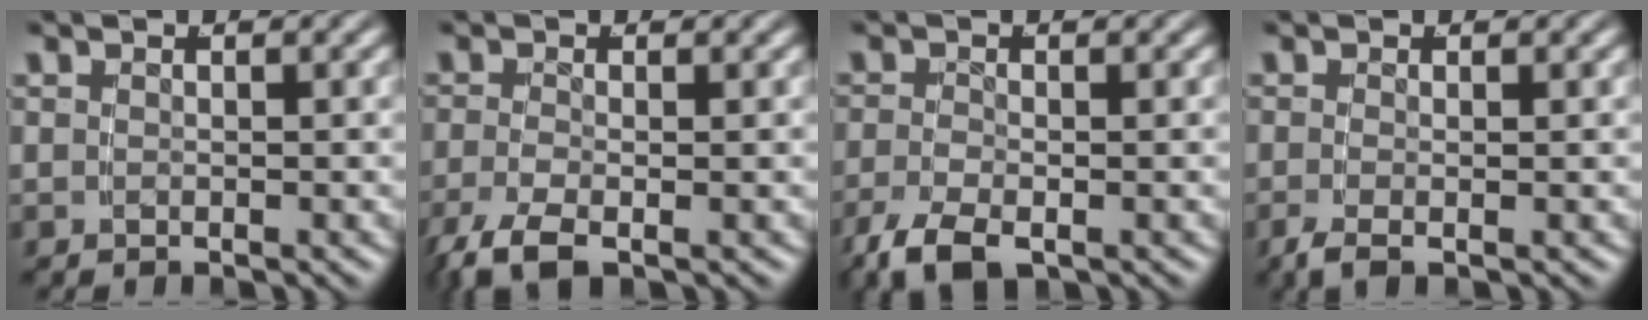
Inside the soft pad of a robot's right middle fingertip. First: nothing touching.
{"total": 3.5, "force": [-2.2, 1.3, 2.4], "torque": [-0.061, -0.023, -0.023]}
{"total": 3.7, "force": [-2.3, 1.7, 2.4], "torque": [-0.058, -0.020, -0.027]}
{"total": 1.5, "force": [-1.1, 0.4, 1.0], "torque": [-0.028, -0.012, -0.014]}